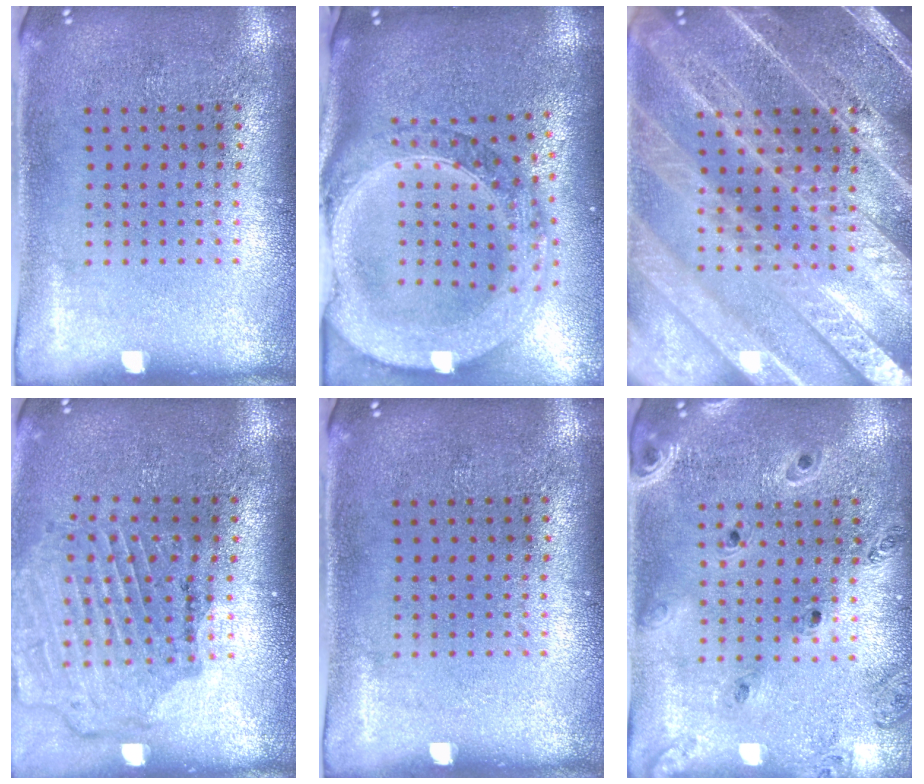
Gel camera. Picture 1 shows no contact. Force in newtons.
{"total": 3.6, "press": 2.9, "slide": 2.1}
{"total": 5.7, "press": 5.7, "slide": 0.8}
{"total": 1.6, "press": 1.6, "slide": 0.2}
{"total": 0.0}
{"total": 0.8, "press": 0.8, "slide": 0.1}